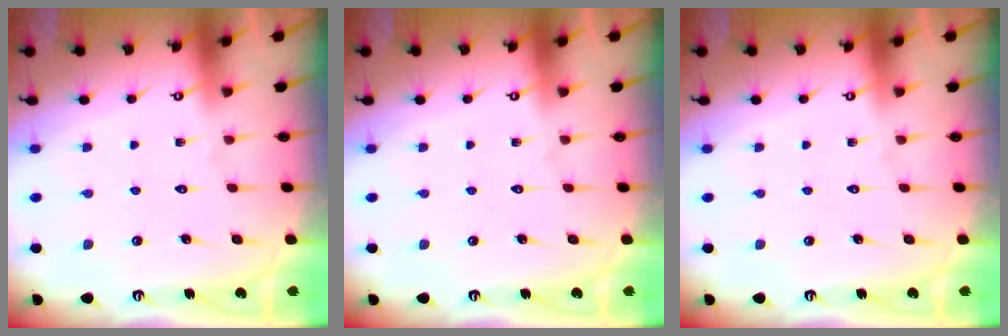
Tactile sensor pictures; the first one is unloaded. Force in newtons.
{"total": 0.0}
{"total": 0.0}